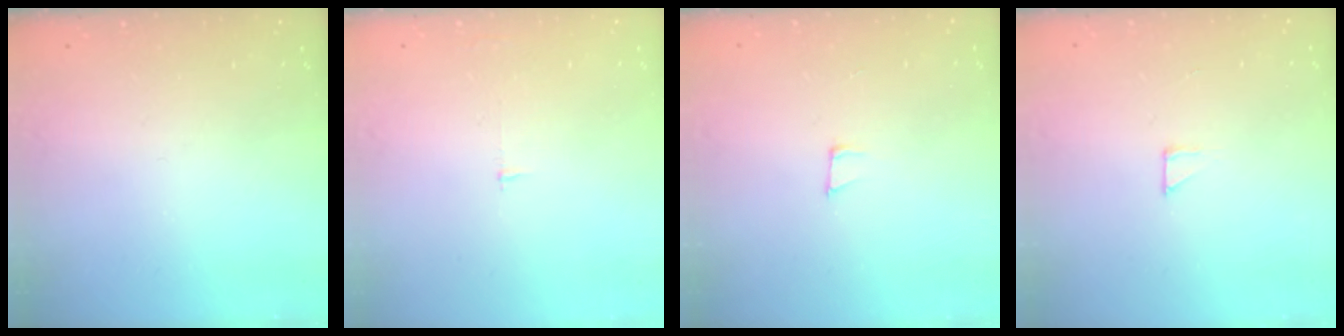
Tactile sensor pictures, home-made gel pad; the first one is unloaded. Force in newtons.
{"total": 2.5, "press": 2.5, "slide": 0.2}
{"total": 6.7, "press": 5.8, "slide": 3.2}
{"total": 2.3, "press": 2.3, "slide": 0.2}